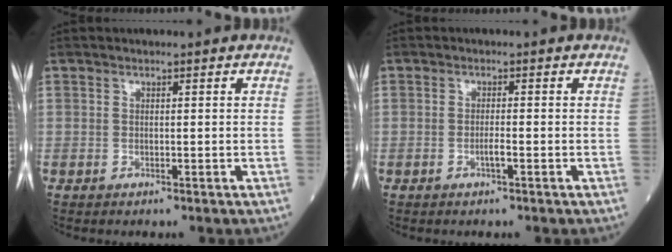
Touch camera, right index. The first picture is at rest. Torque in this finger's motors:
{"motor_torque": [0.19, -0.05, 0.13, 0.03]}